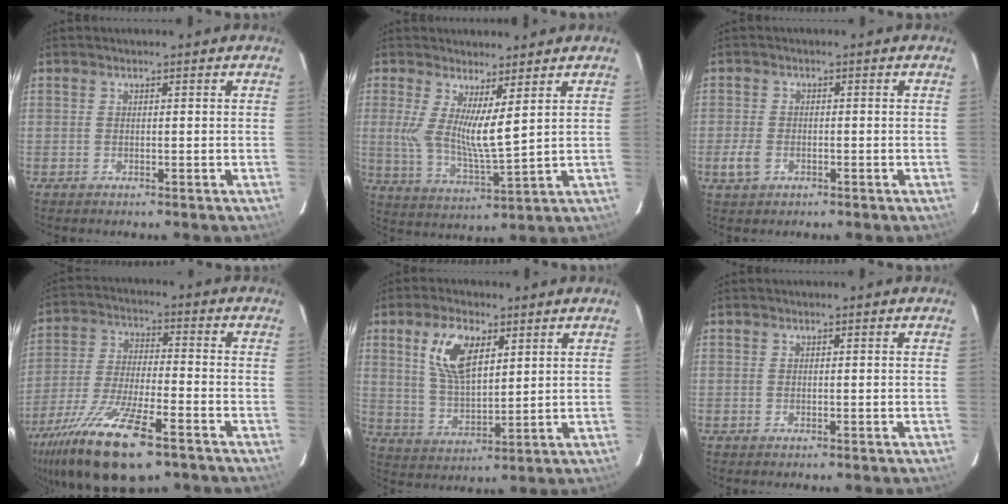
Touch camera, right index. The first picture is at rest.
{"total": 8.1, "force": [3.5, 1.2, 7.2], "torque": [-0.139, -0.023, 0.065]}
{"total": 3.3, "force": [-1.5, 2.2, 1.9], "torque": [-0.047, -0.002, -0.027]}
{"total": 18.9, "force": [-12.3, 5.2, 13.4], "torque": [-0.272, -0.054, -0.226]}
{"total": 10.5, "force": [4.6, 5.1, 8.0], "torque": [-0.152, 0.008, 0.096]}
{"total": 0.0}